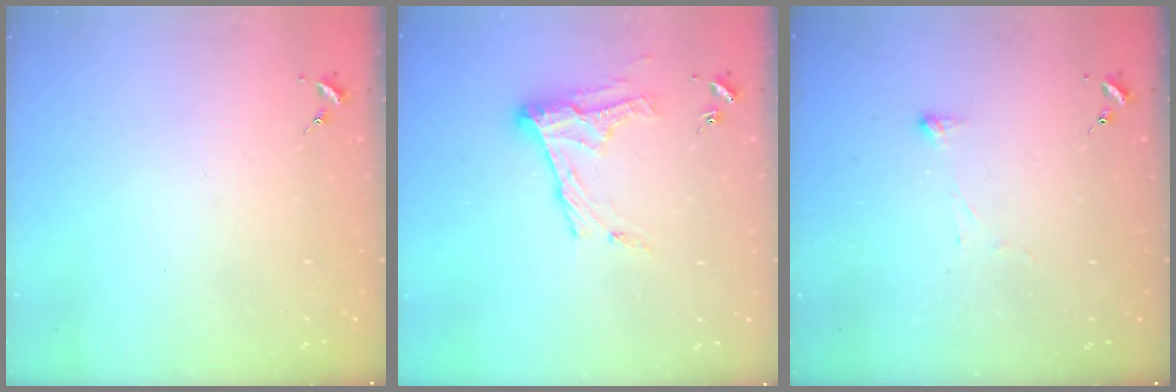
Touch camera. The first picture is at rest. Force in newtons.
{"total": 13.4, "press": 13.4, "slide": 0.5}
{"total": 2.9, "press": 2.8, "slide": 0.5}